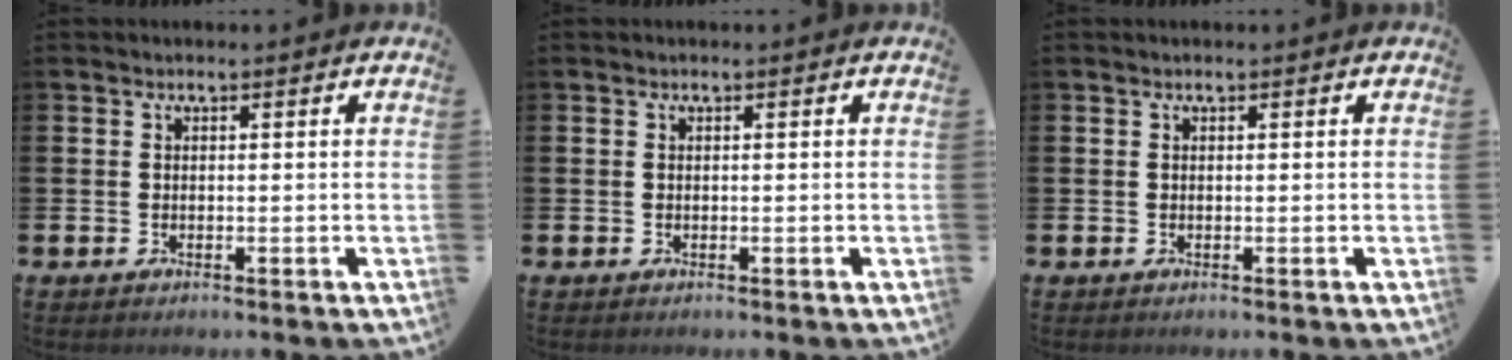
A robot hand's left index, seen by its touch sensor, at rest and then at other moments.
{"total": 0.0}
{"total": 0.0}